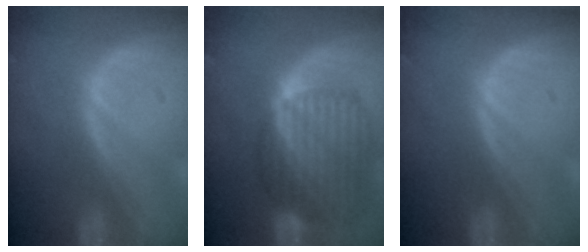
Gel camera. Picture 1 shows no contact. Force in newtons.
{"total": 10.7, "press": 9.1, "slide": 5.5}
{"total": 0.0}